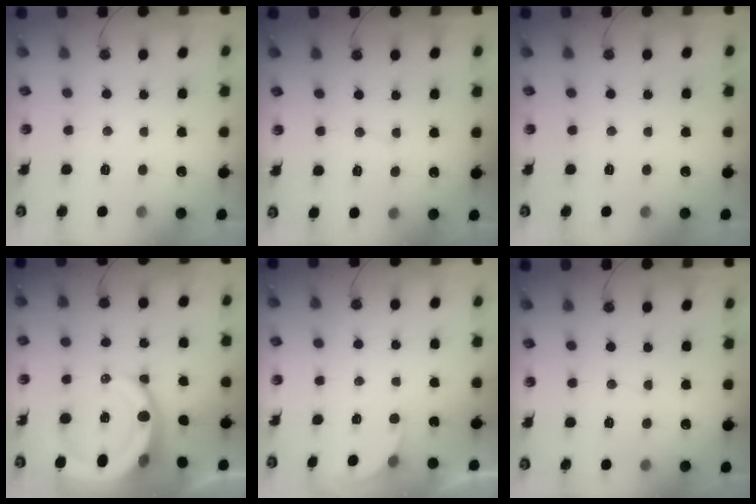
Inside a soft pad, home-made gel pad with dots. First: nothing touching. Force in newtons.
{"total": 2.9, "press": 2.9, "slide": 0.3}
{"total": 0.0}
{"total": 13.9, "press": 13.8, "slide": 1.8}
{"total": 1.9, "press": 1.9, "slide": 0.2}
{"total": 2.3, "press": 2.3, "slide": 0.2}